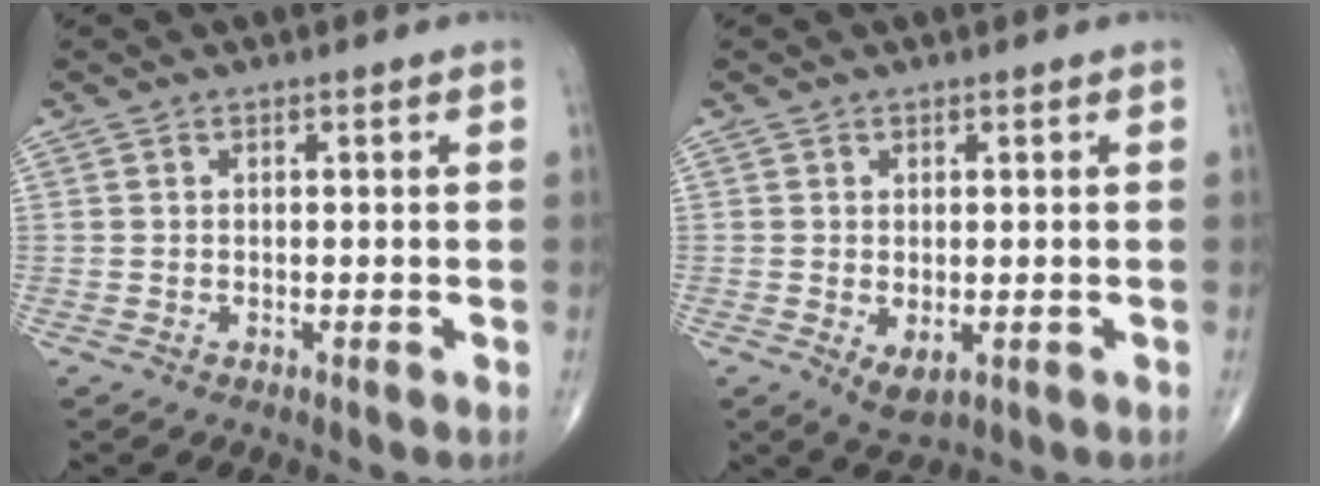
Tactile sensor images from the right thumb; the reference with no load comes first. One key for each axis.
{"total": 3.5, "fx": -0.7, "fy": 1.9, "fz": 2.8, "tx": -0.044, "ty": -0.008, "tz": -0.001}